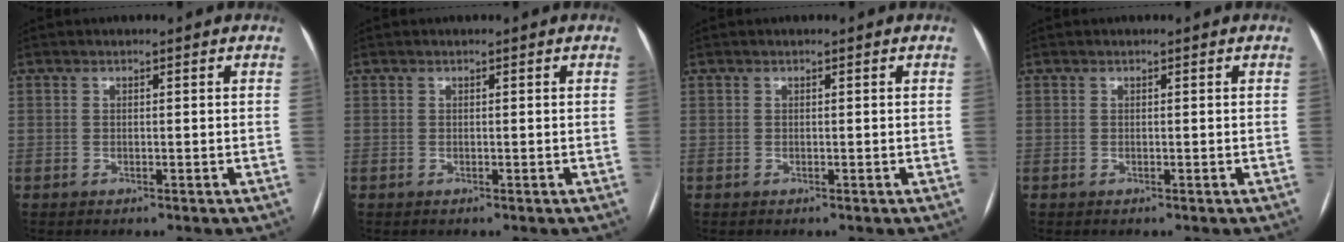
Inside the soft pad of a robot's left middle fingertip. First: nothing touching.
{"total": 0.0}
{"total": 0.0}
{"total": 0.0}